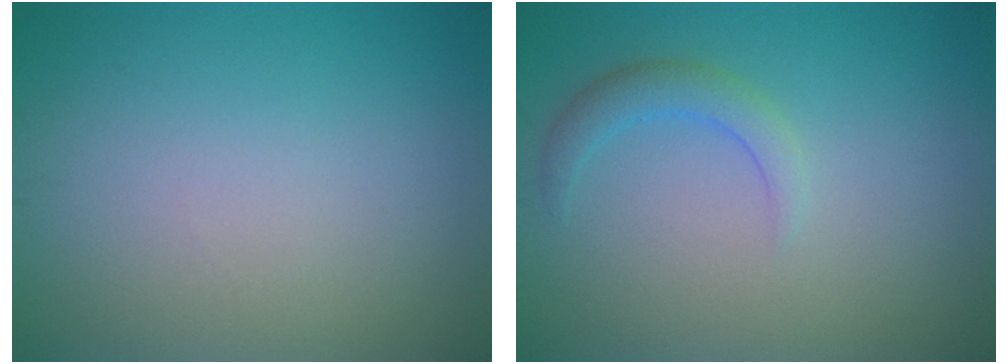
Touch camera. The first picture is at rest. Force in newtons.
{"total": 2.0, "press": 2.0, "slide": 0.1}